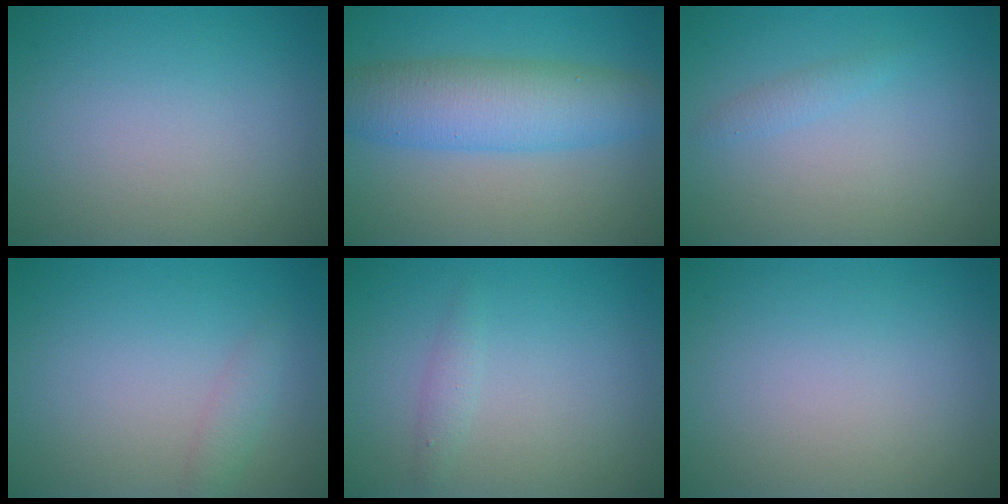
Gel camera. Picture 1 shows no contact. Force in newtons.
{"total": 6.7, "press": 6.7, "slide": 0.1}
{"total": 1.0, "press": 1.0, "slide": 0.0}
{"total": 1.3, "press": 1.3, "slide": 0.0}
{"total": 1.0, "press": 1.0, "slide": 0.1}
{"total": 0.0}